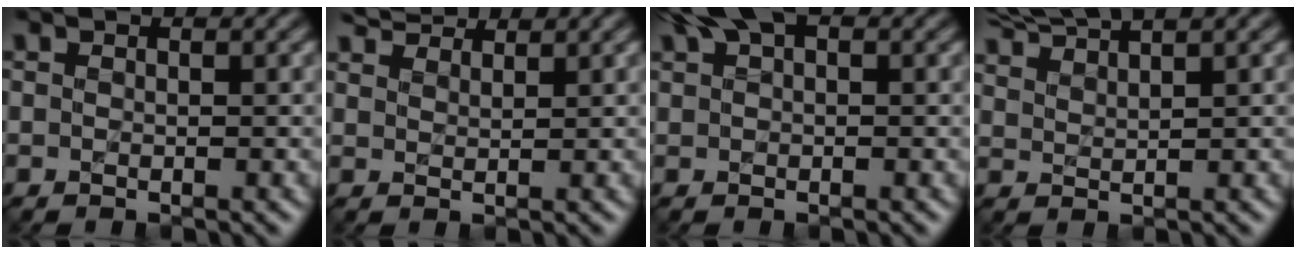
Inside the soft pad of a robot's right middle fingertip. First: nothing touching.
{"total": 3.4, "force": [3.4, 0.2, 0.2], "torque": [-0.005, 0.007, 0.055]}
{"total": 3.9, "force": [2.6, 1.3, 2.6], "torque": [-0.042, 0.014, 0.043]}
{"total": 5.2, "force": [4.9, 0.2, 1.6], "torque": [-0.030, 0.017, 0.072]}